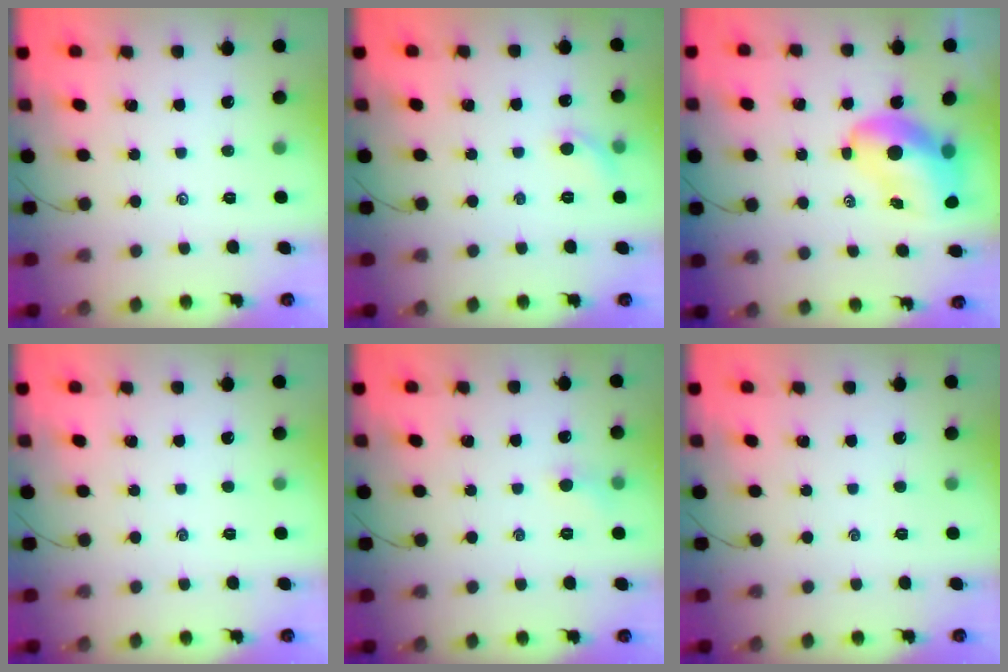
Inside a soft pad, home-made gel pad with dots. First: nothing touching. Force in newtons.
{"total": 5.2, "press": 5.0, "slide": 1.4}
{"total": 9.7, "press": 9.5, "slide": 2.2}
{"total": 0.0}
{"total": 3.1, "press": 2.9, "slide": 1.1}
{"total": 0.0}